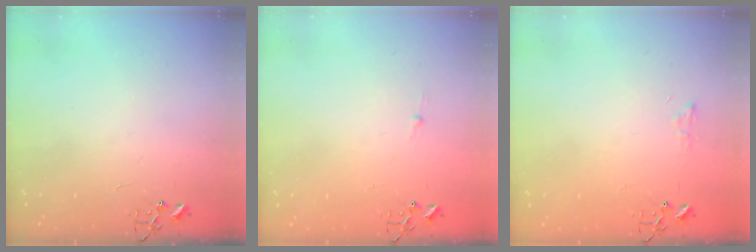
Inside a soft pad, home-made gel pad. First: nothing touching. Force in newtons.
{"total": 2.8, "press": 2.8, "slide": 0.3}
{"total": 6.1, "press": 6.1, "slide": 0.3}